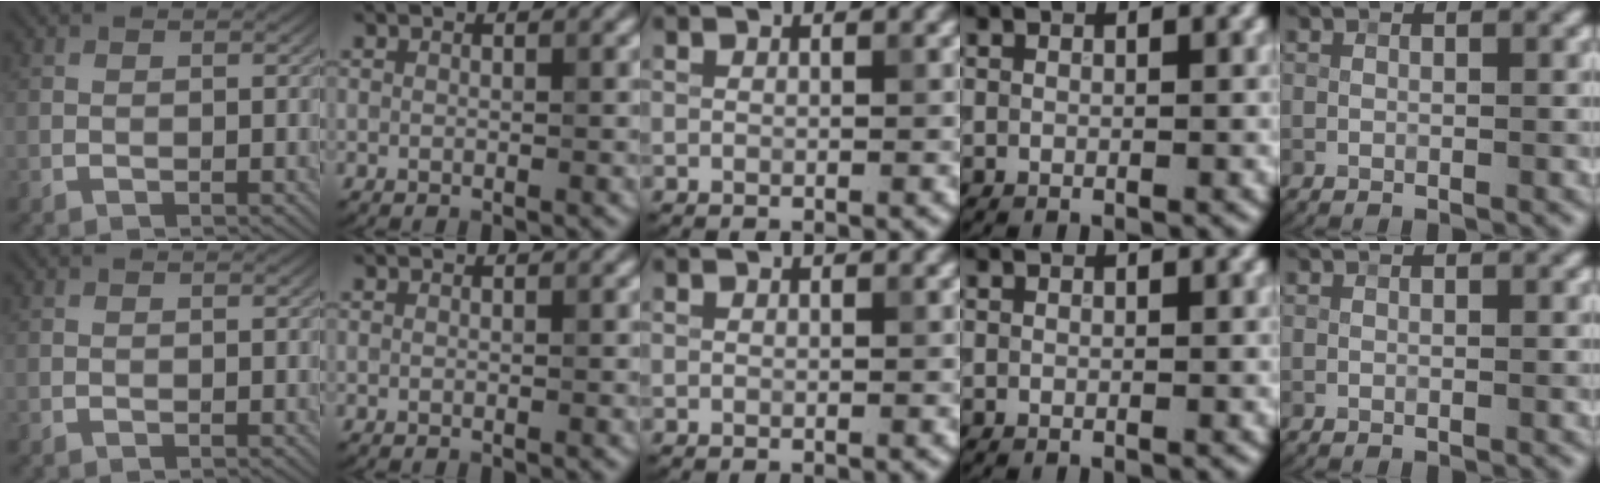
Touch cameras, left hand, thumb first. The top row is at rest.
{}